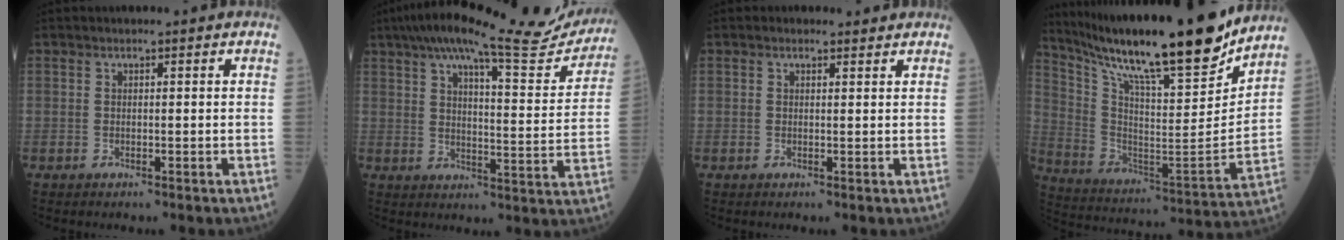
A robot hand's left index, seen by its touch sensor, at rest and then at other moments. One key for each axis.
{"total": 21.7, "fx": 19.3, "fy": 2.4, "fz": 9.5, "tx": -0.143, "ty": -0.023, "tz": 0.244}
{"total": 1.0, "fx": 0.8, "fy": 0.5, "fz": 0.2, "tx": -0.007, "ty": 0.003, "tz": 0.008}
{"total": 25.4, "fx": 21.1, "fy": 2.2, "fz": 14.1, "tx": -0.256, "ty": -0.039, "tz": 0.336}